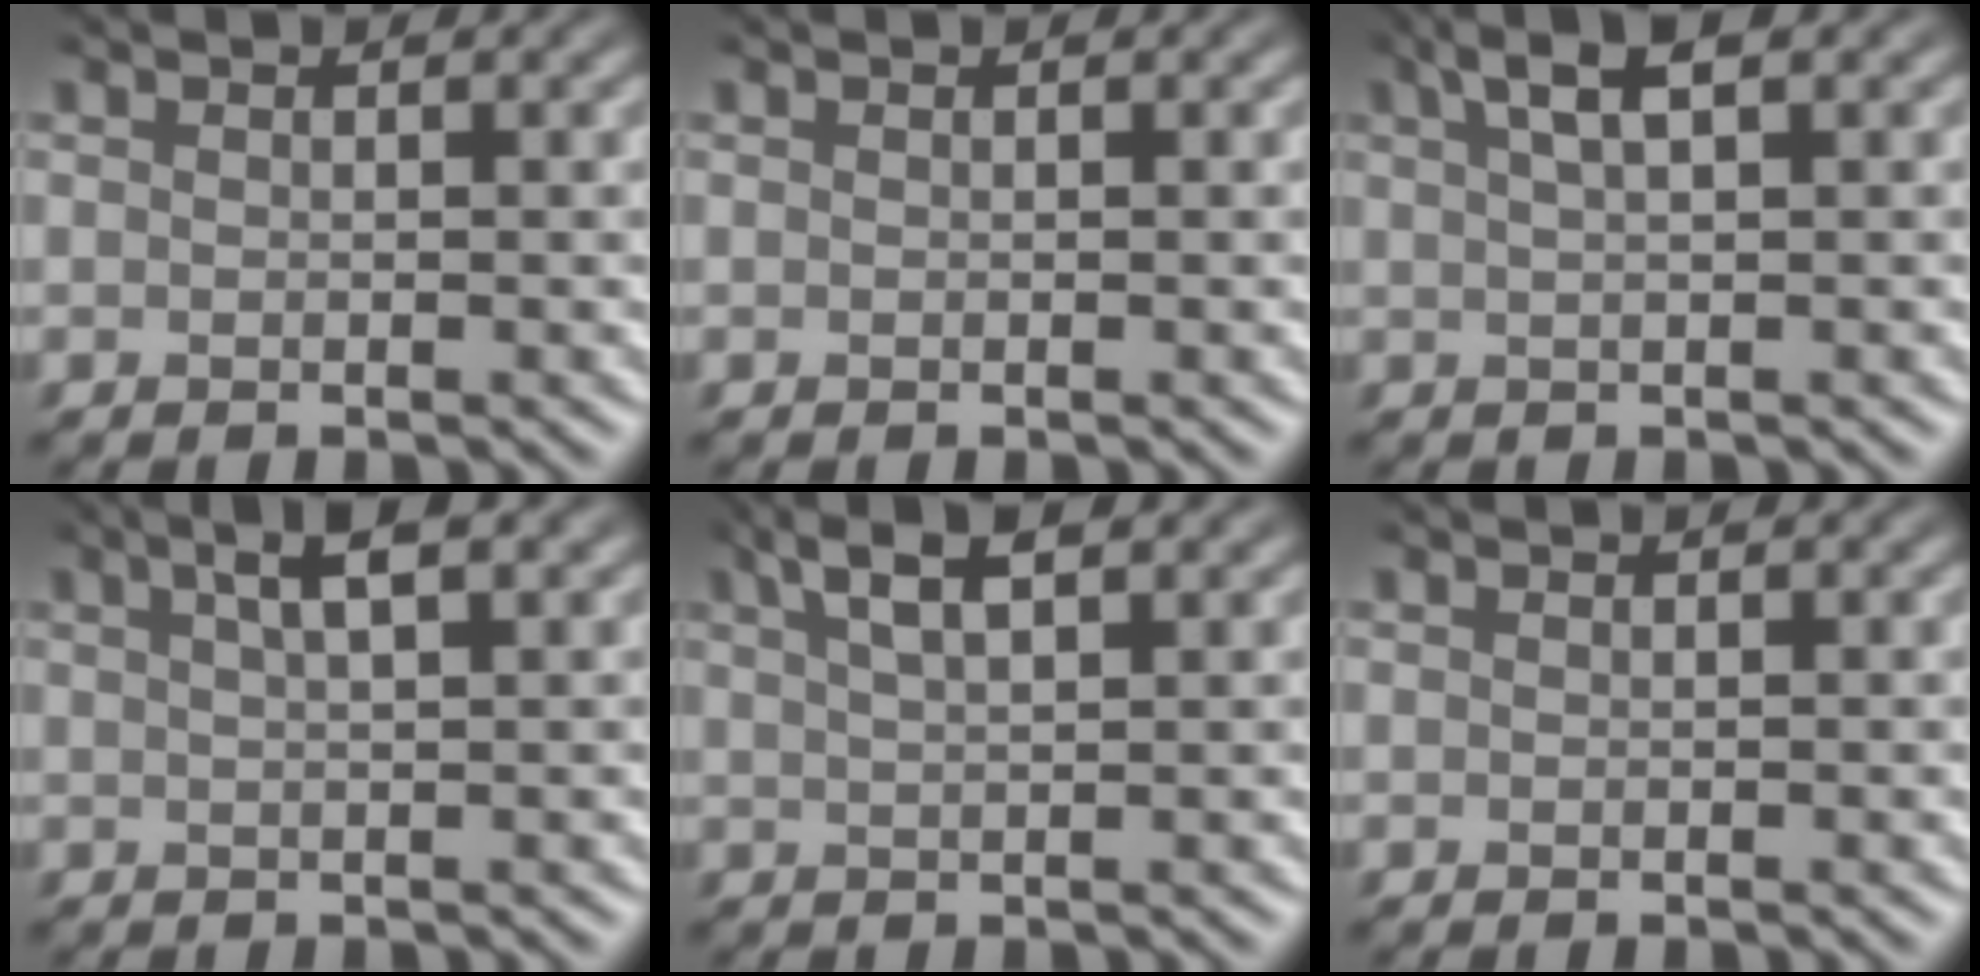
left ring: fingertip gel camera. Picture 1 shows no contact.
{"total": 0.0}
{"total": 2.7, "force": [1.5, 0.3, 2.2], "torque": [-0.033, 0.008, 0.028]}
{"total": 2.4, "force": [1.3, 0.1, 2.0], "torque": [-0.029, 0.008, 0.022]}
{"total": 3.1, "force": [2.0, 0.5, 2.3], "torque": [-0.040, 0.010, 0.039]}
{"total": 0.0}